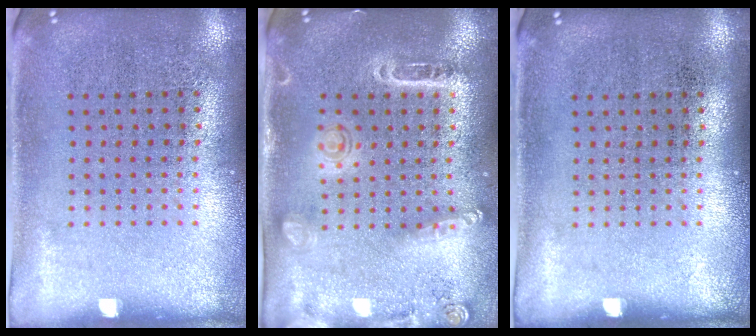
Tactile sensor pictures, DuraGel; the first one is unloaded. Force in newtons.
{"total": 1.5, "press": 1.5, "slide": 0.5}
{"total": 0.0}